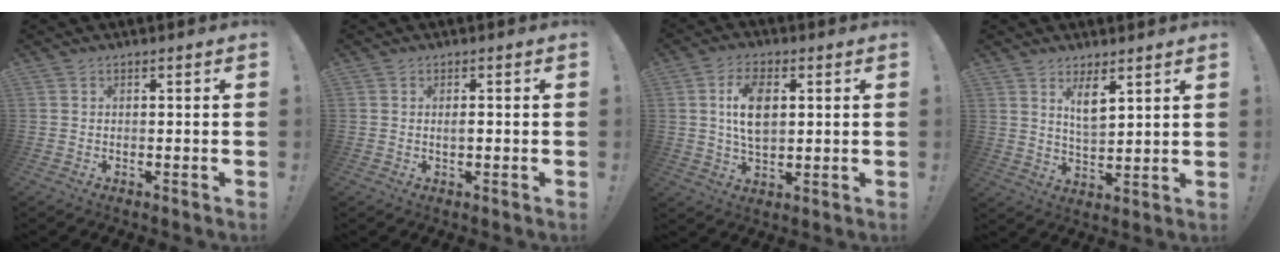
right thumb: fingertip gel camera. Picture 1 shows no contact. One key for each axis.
{"total": 1.3, "fx": -0.2, "fy": 0.5, "fz": 1.2, "tx": -0.019, "ty": 0.000, "tz": -0.005}
{"total": 10.4, "fx": 2.1, "fy": 5.9, "fz": 8.3, "tx": -0.148, "ty": -0.004, "tz": 0.032}
{"total": 7.1, "fx": 4.4, "fy": 3.6, "fz": 4.2, "tx": -0.060, "ty": -0.029, "tz": 0.080}